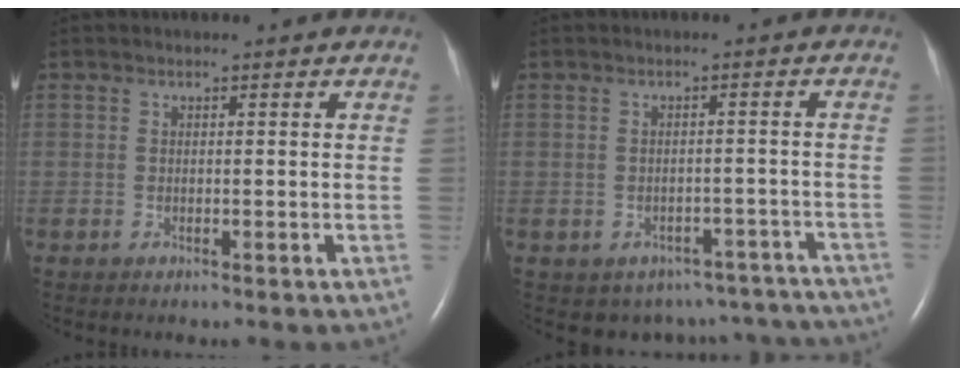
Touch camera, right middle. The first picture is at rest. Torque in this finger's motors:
{"motor_torque": [0.09, -0.19, -0.03, 0.00]}